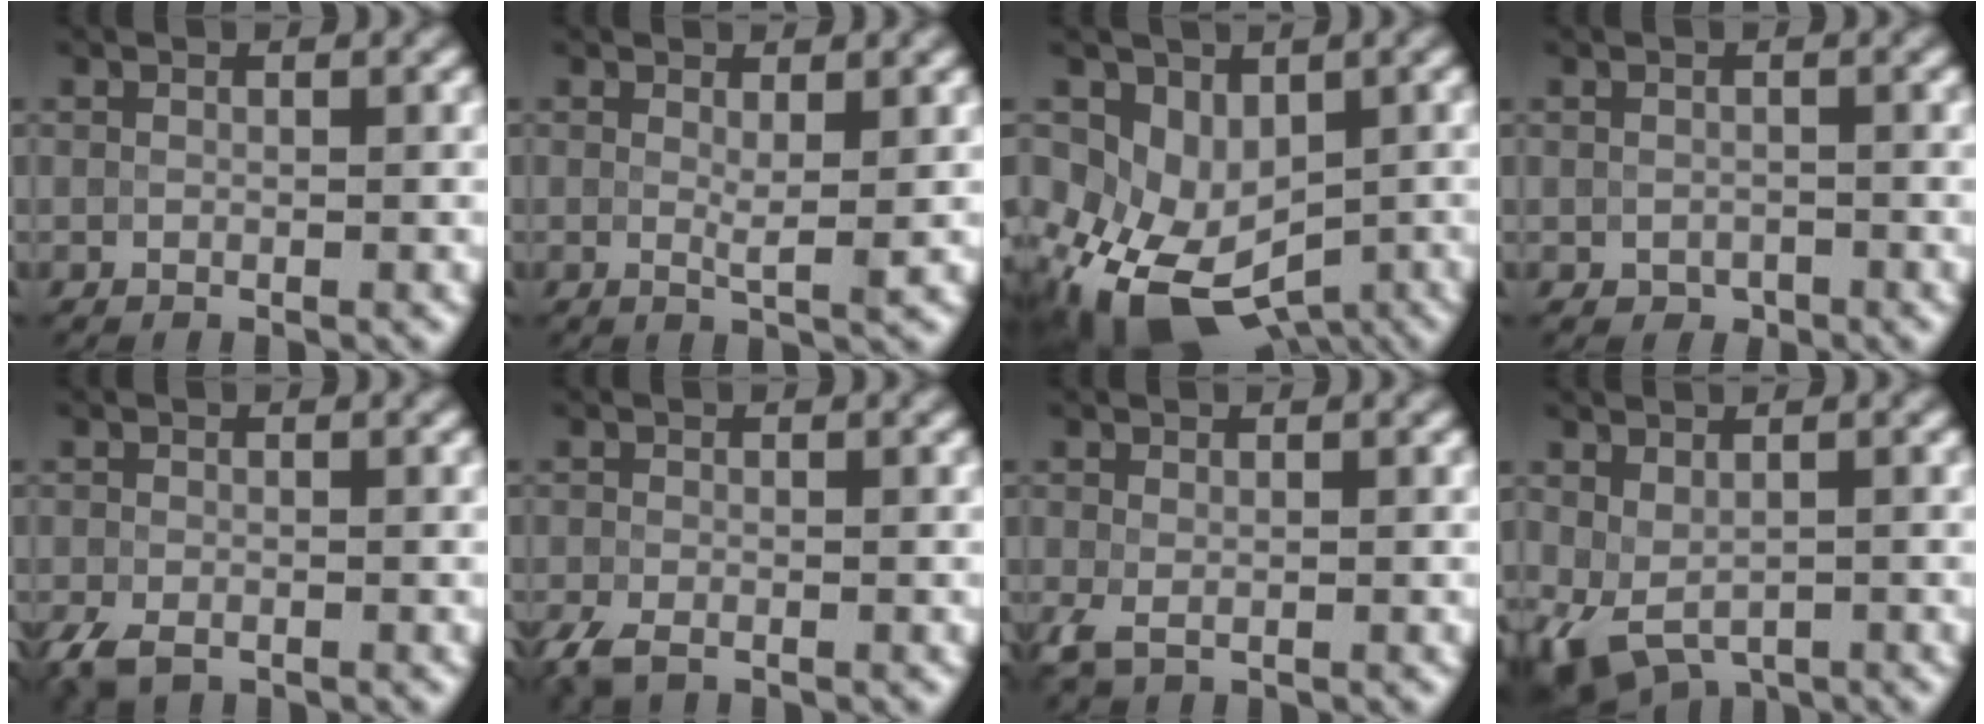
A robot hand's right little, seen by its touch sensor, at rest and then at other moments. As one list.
[{"total": 1.5, "force": [0.6, 0.2, 1.4], "torque": [-0.024, -0.006, 0.010]}, {"total": 7.4, "force": [-1.8, 5.6, 4.5], "torque": [-0.069, -0.028, -0.019]}, {"total": 0.9, "force": [-0.4, 0.7, 0.5], "torque": [-0.006, -0.004, -0.005]}, {"total": 2.9, "force": [-1.7, 1.7, 1.7], "torque": [-0.038, -0.009, -0.035]}, {"total": 2.6, "force": [-1.6, 1.4, 1.6], "torque": [-0.040, -0.008, -0.035]}, {"total": 2.0, "force": [-0.5, 1.2, 1.5], "torque": [-0.041, -0.008, -0.010]}, {"total": 4.0, "force": [-0.8, 2.4, 3.0], "torque": [-0.064, -0.012, -0.007]}]